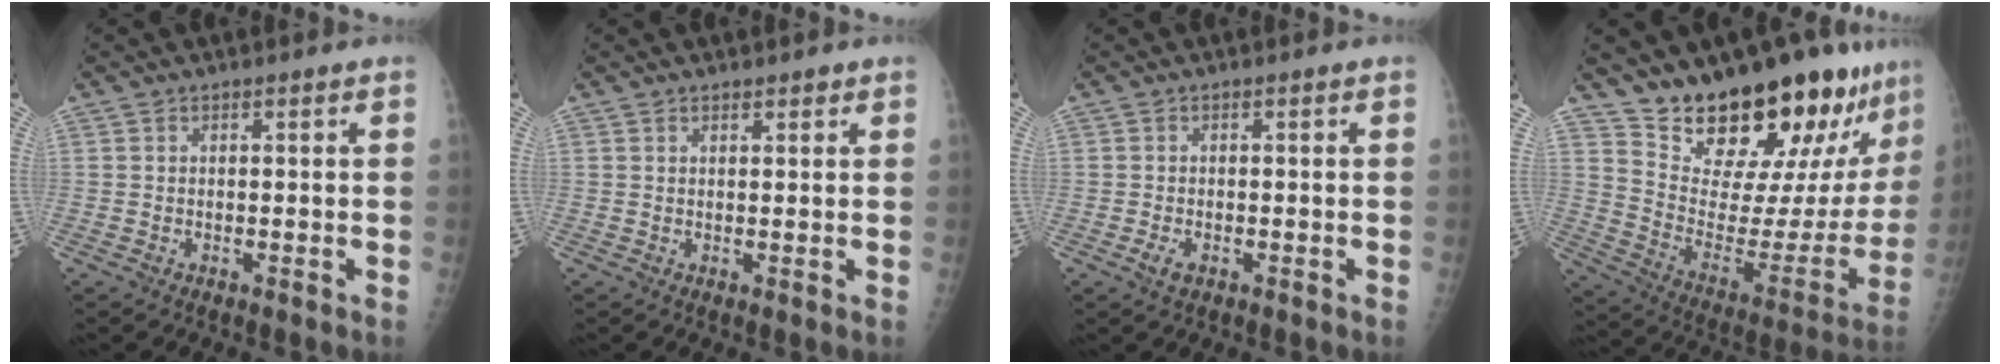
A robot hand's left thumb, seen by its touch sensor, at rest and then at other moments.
{"total": 1.2, "force": [1.0, 0.6, 0.4], "torque": [0.001, -0.006, 0.013]}
{"total": 2.0, "force": [-0.8, 1.2, 1.4], "torque": [-0.026, -0.001, -0.014]}
{"total": 25.1, "force": [21.0, 7.2, 11.7], "torque": [-0.132, -0.151, 0.306]}